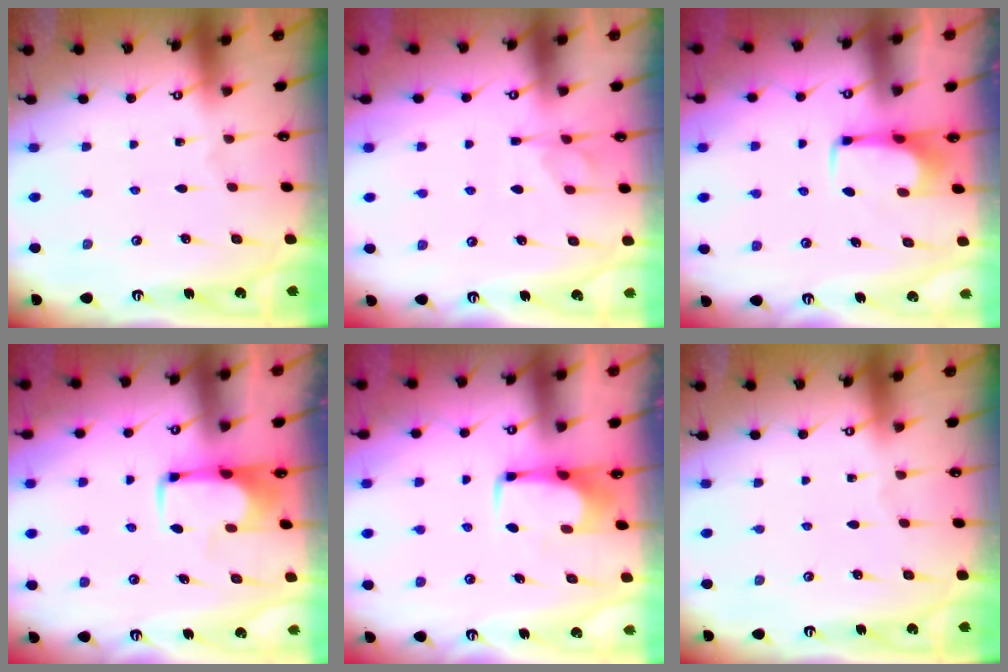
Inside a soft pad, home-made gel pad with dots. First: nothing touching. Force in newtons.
{"total": 1.2, "press": 0.0, "slide": 1.2}
{"total": 1.7, "press": 1.6, "slide": 0.5}
{"total": 1.9, "press": 1.9, "slide": 0.4}
{"total": 1.3, "press": 1.2, "slide": 0.4}
{"total": 0.0}